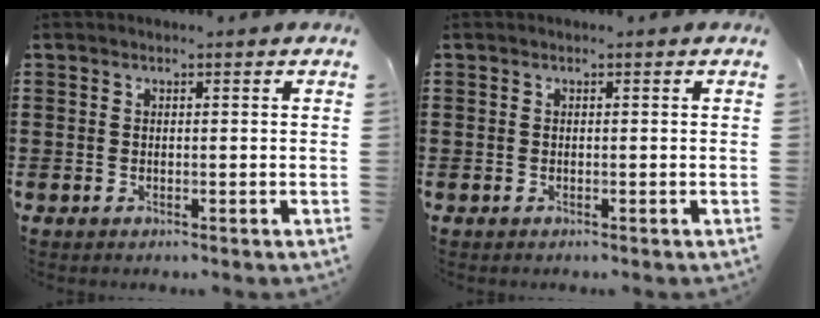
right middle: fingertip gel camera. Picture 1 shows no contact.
{"total": 0.0}